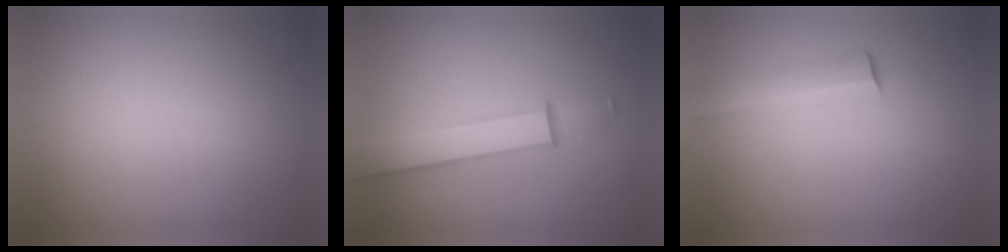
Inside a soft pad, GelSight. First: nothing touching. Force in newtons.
{"total": 4.7}
{"total": 2.4}